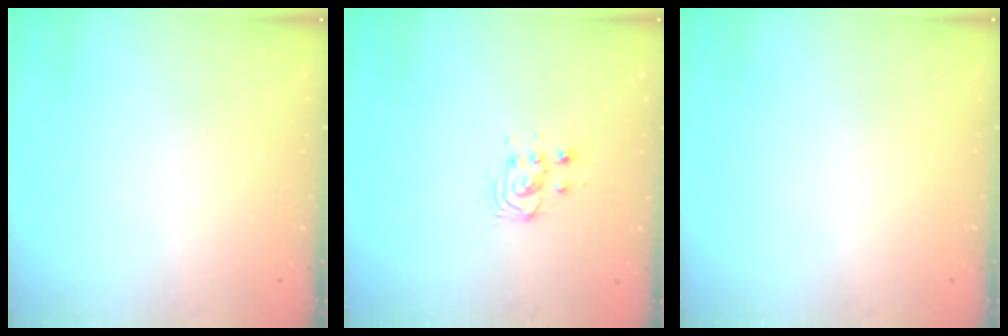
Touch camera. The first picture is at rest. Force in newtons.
{"total": 3.4, "press": 3.4, "slide": 0.4}
{"total": 0.0}